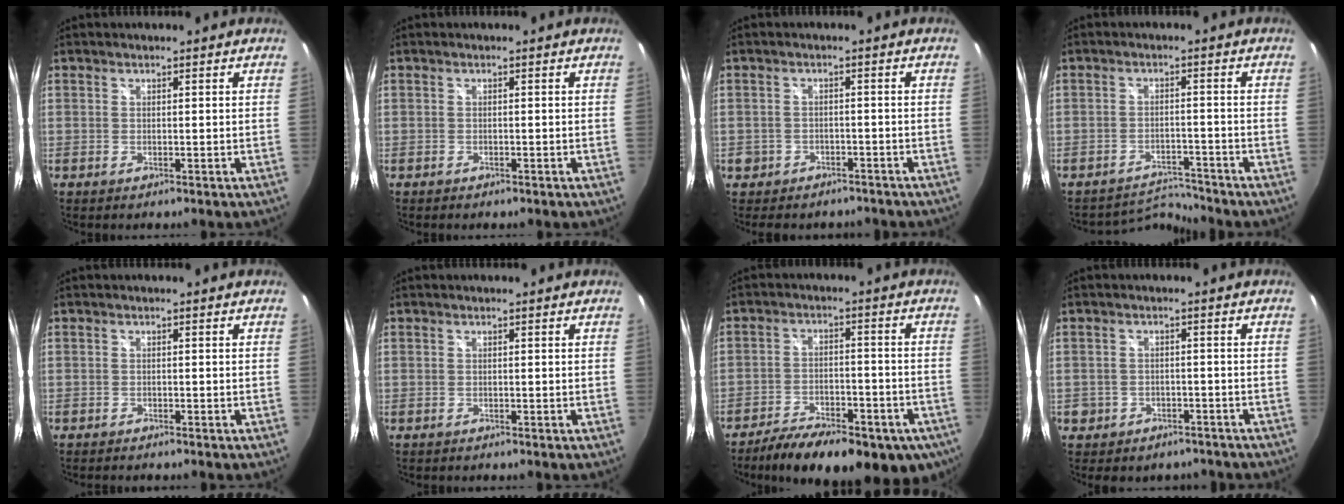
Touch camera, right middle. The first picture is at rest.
{"total": 1.0, "force": [-0.8, 0.5, 0.4], "torque": [-0.010, 0.000, -0.010]}
{"total": 4.7, "force": [-3.2, 3.3, 0.9], "torque": [-0.025, 0.009, -0.040]}
{"total": 3.8, "force": [-3.5, 0.1, -1.3], "torque": [0.013, 0.011, -0.060]}
{"total": 1.8, "force": [-1.6, 0.3, 0.5], "torque": [-0.016, -0.012, -0.028]}
{"total": 0.0}
{"total": 21.2, "force": [-14.4, 8.6, 13.0], "torque": [-0.226, -0.036, -0.193]}
{"total": 5.6, "force": [-3.5, 4.2, 1.1], "torque": [-0.033, 0.015, -0.036]}